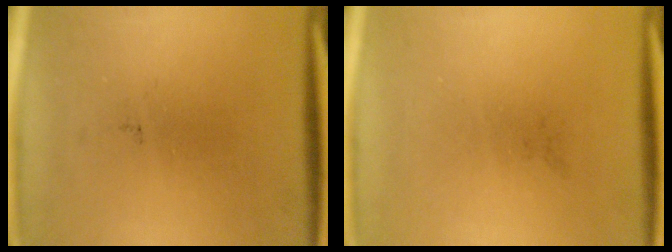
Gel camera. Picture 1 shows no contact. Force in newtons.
{"total": 0.0}